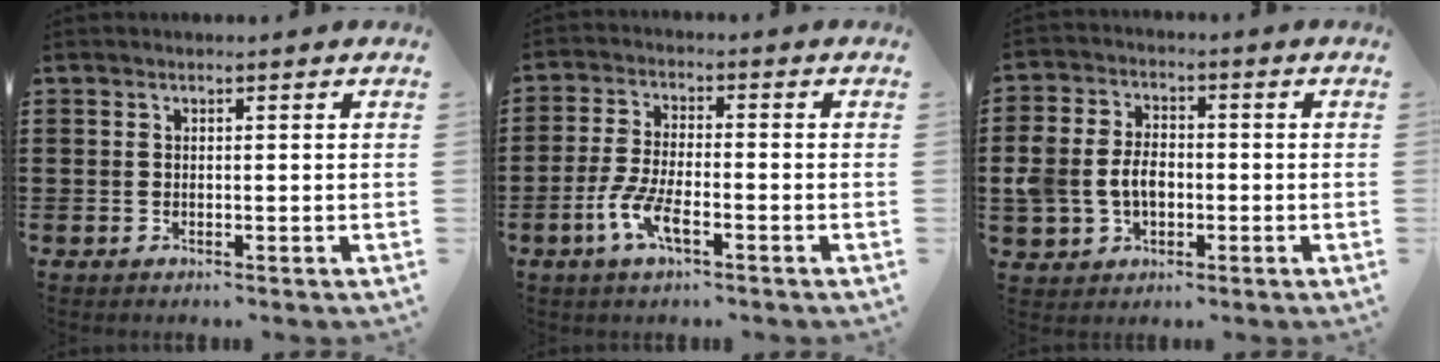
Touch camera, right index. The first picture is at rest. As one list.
[{"total": 6.1, "force": [-3.1, 1.6, 5.0], "torque": [-0.122, -0.013, -0.062]}, {"total": 6.1, "force": [-0.9, 4.6, 3.9], "torque": [-0.105, 0.003, -0.024]}]